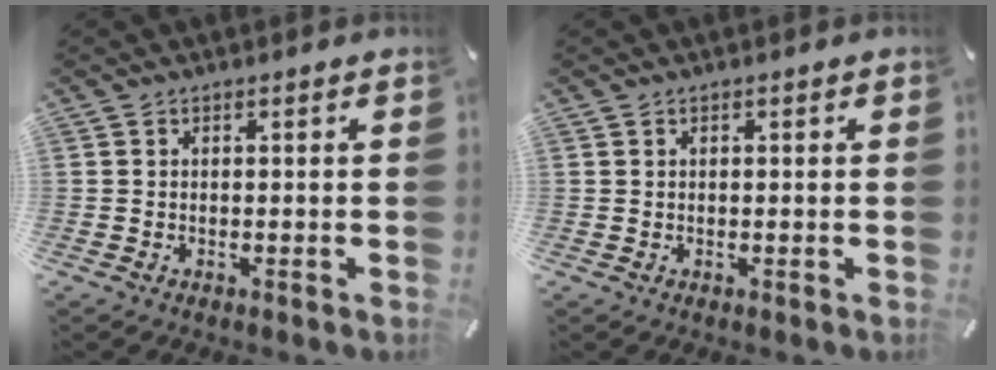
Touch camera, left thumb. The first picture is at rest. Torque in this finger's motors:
{"motor_torque": [-0.37, -0.25, -0.06, 0.11, -0.11]}